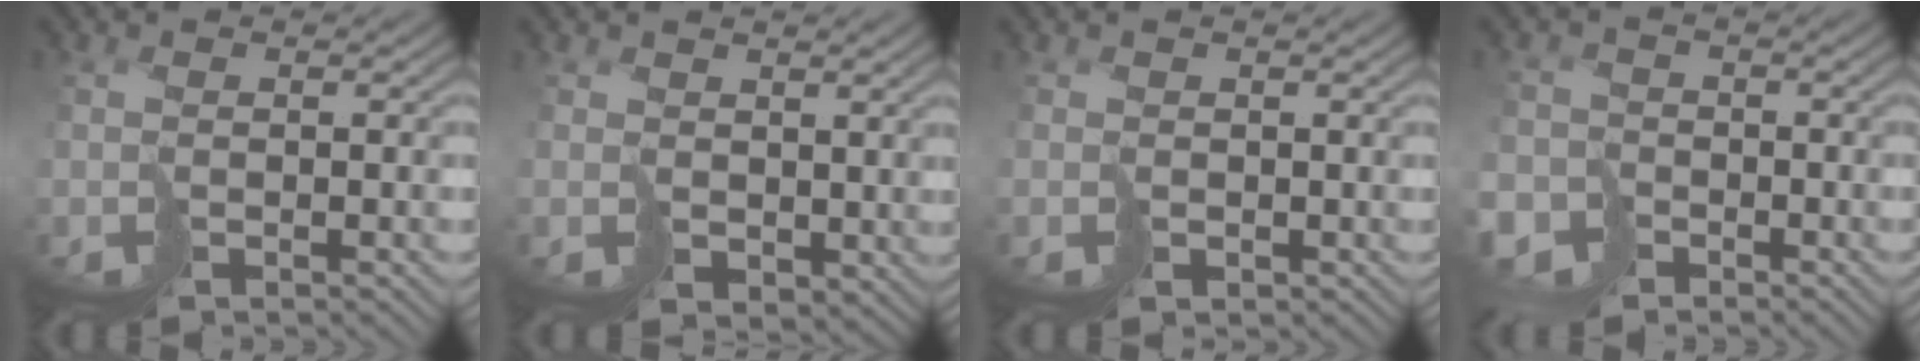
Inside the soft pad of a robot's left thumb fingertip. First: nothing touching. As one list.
[{"total": 2.1, "force": [1.6, 1.3, 0.4], "torque": [-0.013, -0.007, 0.036]}, {"total": 0.6, "force": [0.2, 0.4, -0.4], "torque": [0.012, -0.005, 0.005]}, {"total": 3.9, "force": [-3.3, 2.0, 0.0], "torque": [0.013, -0.003, -0.071]}]